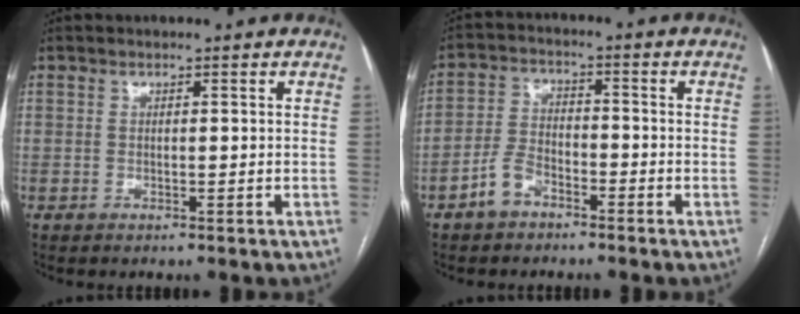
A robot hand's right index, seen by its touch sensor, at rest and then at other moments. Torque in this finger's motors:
{"motor_torque": [0.15, -0.26, -0.20, -0.10]}